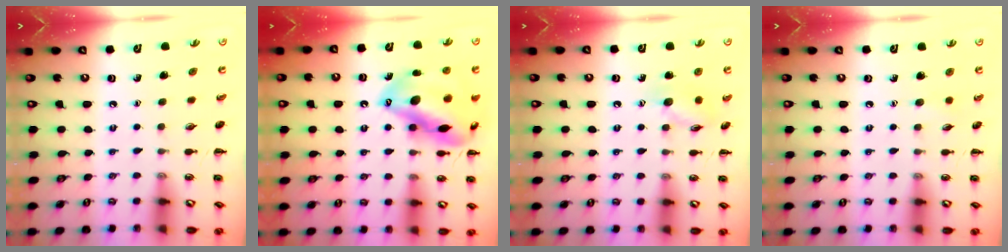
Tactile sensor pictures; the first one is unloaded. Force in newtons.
{"total": 20.7, "press": 20.5, "slide": 2.4}
{"total": 7.8, "press": 7.7, "slide": 0.9}
{"total": 3.8, "press": 3.7, "slide": 0.9}